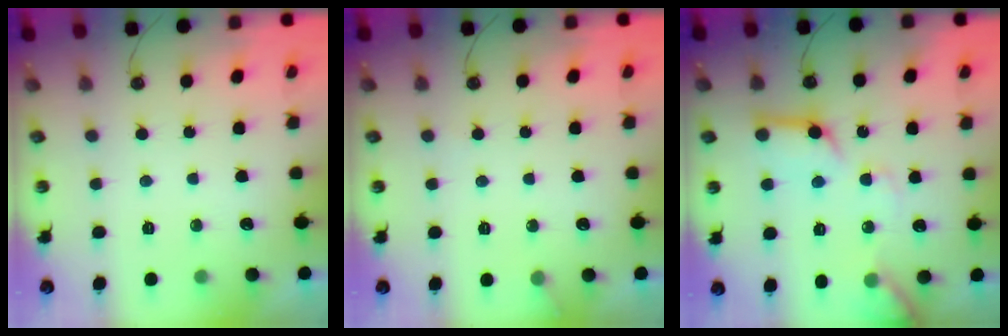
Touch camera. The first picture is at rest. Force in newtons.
{"total": 5.5, "press": 5.5, "slide": 0.5}
{"total": 13.9, "press": 13.8, "slide": 1.6}